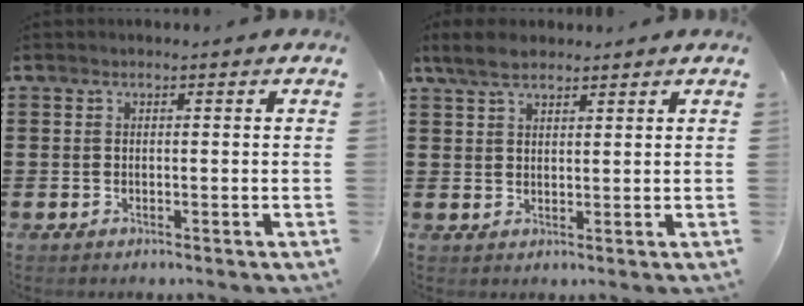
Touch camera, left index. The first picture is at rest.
{"total": 4.7, "force": [3.5, 1.7, 2.7], "torque": [-0.060, 0.005, 0.065]}